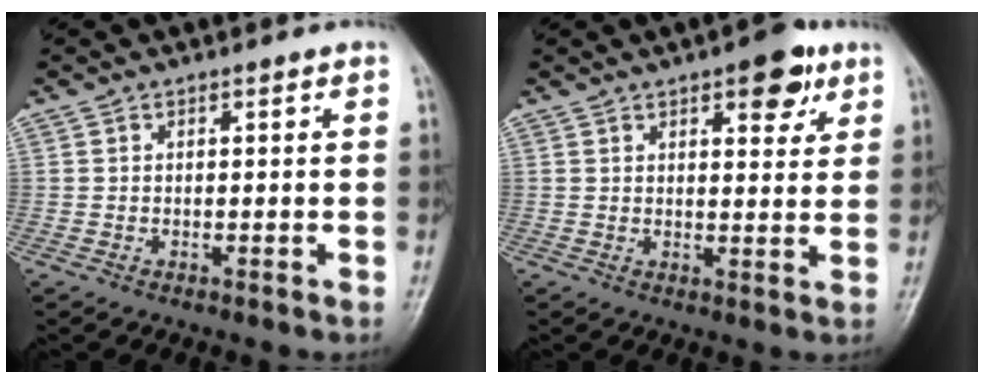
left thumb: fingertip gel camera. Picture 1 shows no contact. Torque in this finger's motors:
{"motor_torque": [0.83, 0.90, 0.49, -0.60, 0.01]}